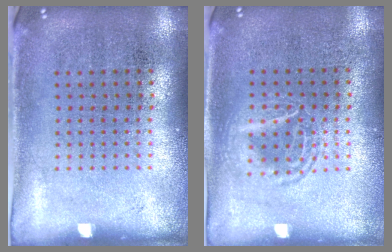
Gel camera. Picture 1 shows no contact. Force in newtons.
{"total": 1.3, "press": 1.2, "slide": 0.2}